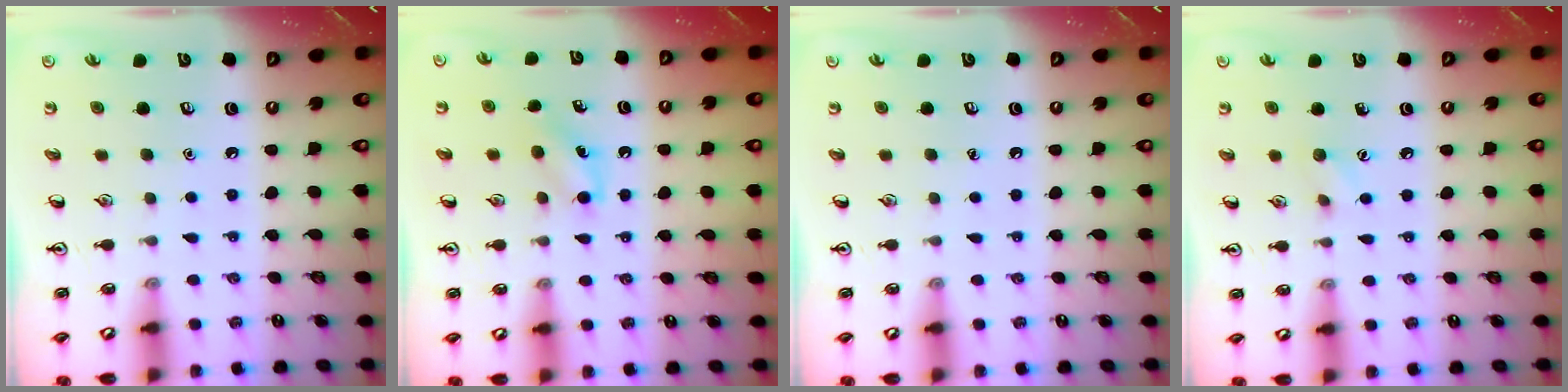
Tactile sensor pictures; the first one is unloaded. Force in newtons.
{"total": 6.4, "press": 6.2, "slide": 1.7}
{"total": 0.0}
{"total": 4.2, "press": 4.0, "slide": 1.2}